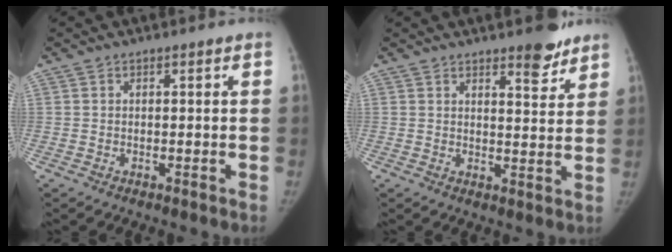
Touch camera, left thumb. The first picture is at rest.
{"total": 6.3, "force": [4.7, 1.9, 3.7], "torque": [-0.030, -0.033, 0.063]}